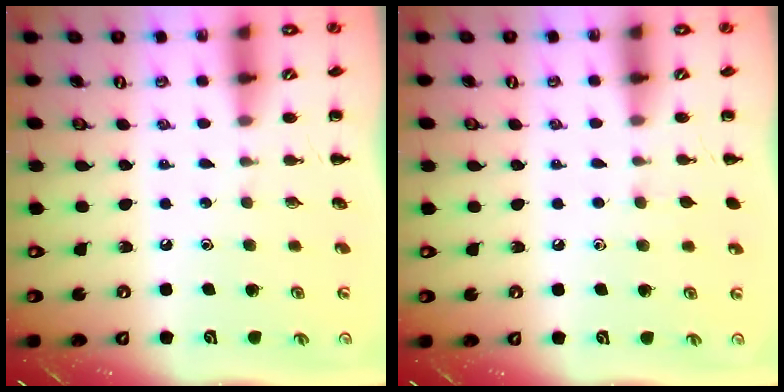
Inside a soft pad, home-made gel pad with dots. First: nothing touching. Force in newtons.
{"total": 2.5, "press": 2.2, "slide": 1.2}